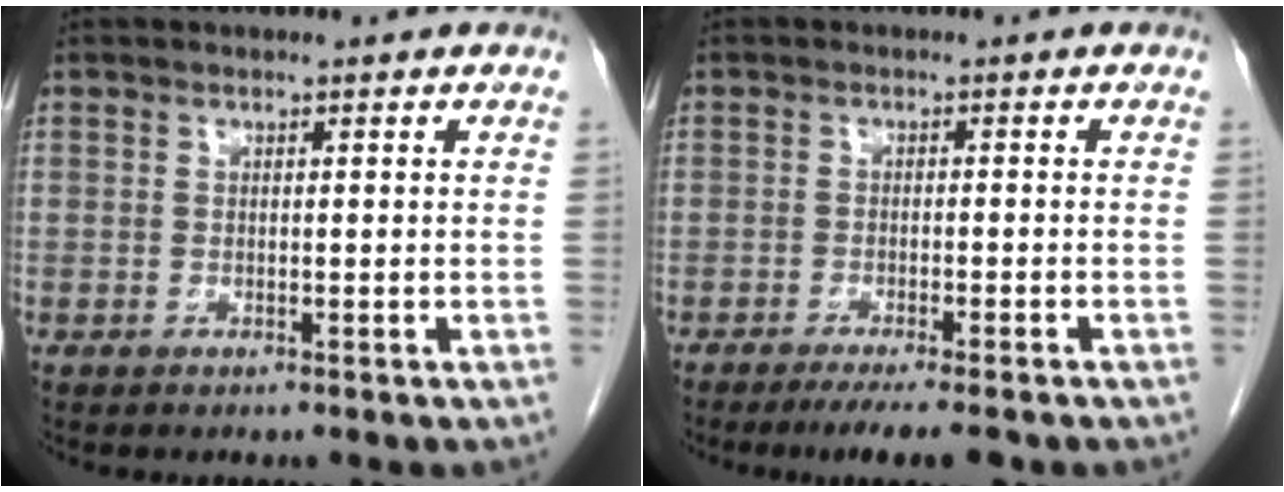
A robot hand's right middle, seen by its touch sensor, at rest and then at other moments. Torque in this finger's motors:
{"motor_torque": [0.45, -0.37, 0.07, 0.02]}